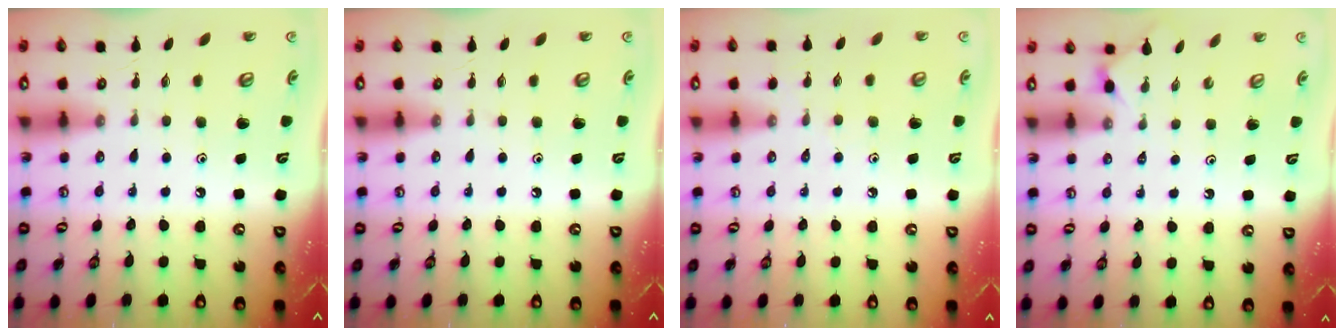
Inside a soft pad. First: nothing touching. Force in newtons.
{"total": 0.0}
{"total": 3.0, "press": 2.9, "slide": 0.5}
{"total": 1.6, "press": 1.5, "slide": 0.4}